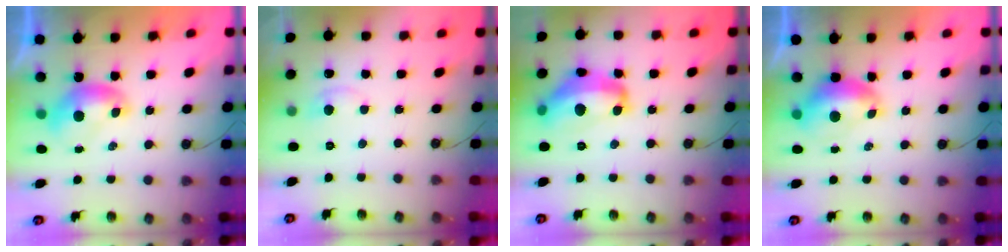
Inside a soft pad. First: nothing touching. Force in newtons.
{"total": 0.7, "press": 0.3, "slide": 0.7}
{"total": 13.0, "press": 12.9, "slide": 0.9}
{"total": 1.8, "press": 1.7, "slide": 0.6}